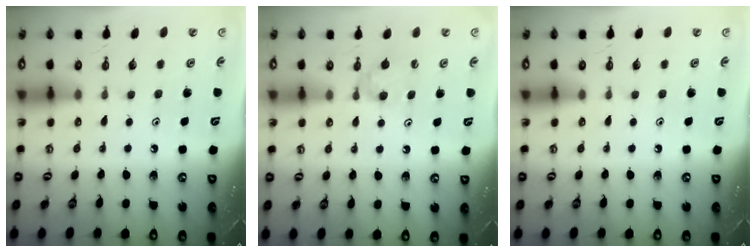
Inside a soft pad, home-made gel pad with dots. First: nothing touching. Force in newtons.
{"total": 5.6, "press": 5.6, "slide": 0.8}
{"total": 0.0}